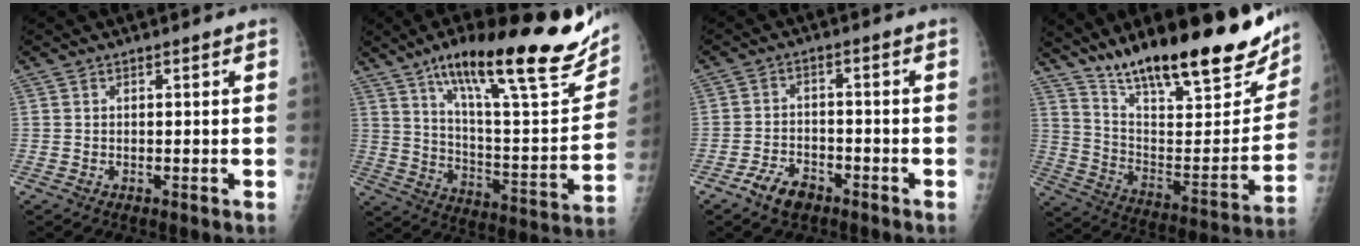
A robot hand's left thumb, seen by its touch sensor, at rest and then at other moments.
{"total": 29.2, "force": [17.9, 6.6, 22.0], "torque": [-0.301, -0.057, 0.283]}
{"total": 5.6, "force": [-3.8, 3.0, 2.8], "torque": [-0.048, 0.023, -0.065]}
{"total": 29.4, "force": [20.8, 7.9, 19.2], "torque": [-0.262, -0.076, 0.322]}